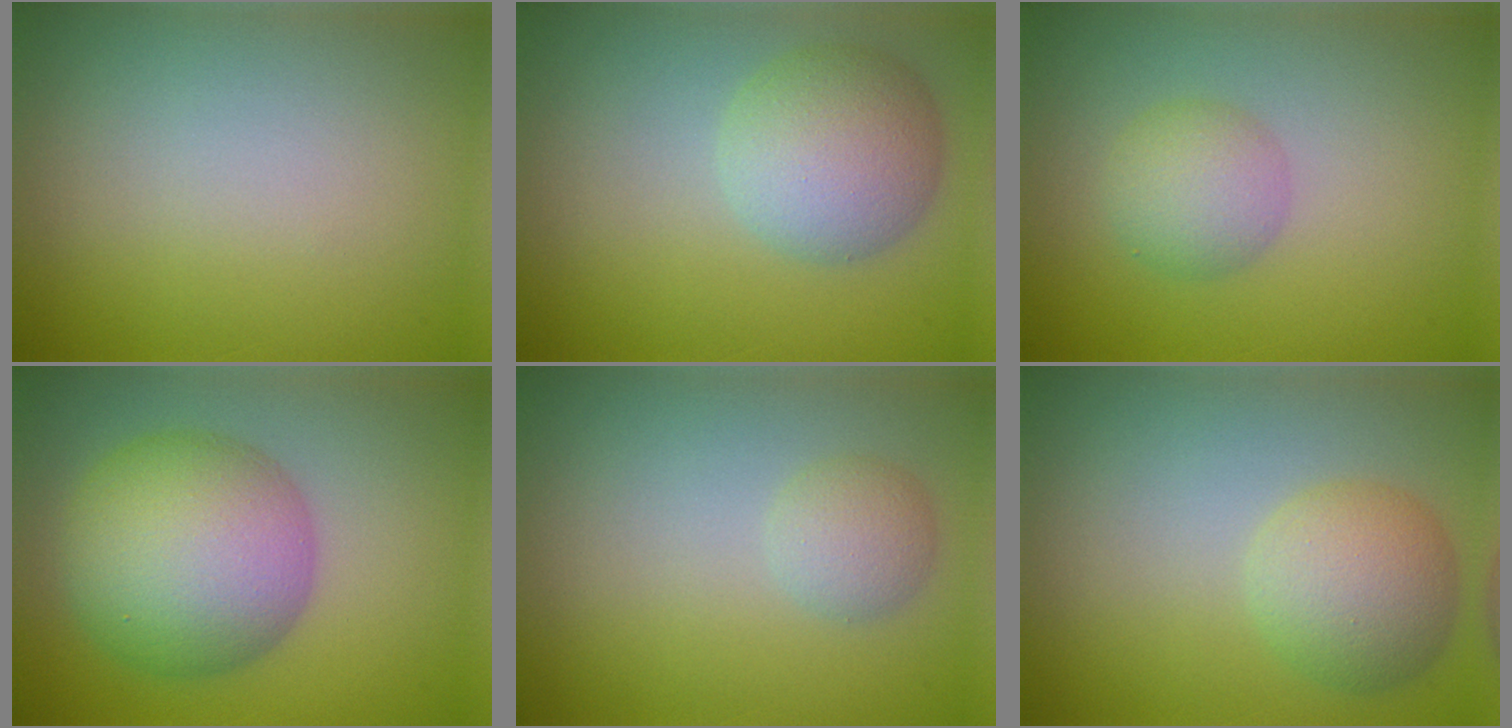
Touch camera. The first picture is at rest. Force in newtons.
{"total": 5.2, "press": 5.2, "slide": 0.3}
{"total": 2.9, "press": 2.9, "slide": 0.0}
{"total": 9.4, "press": 9.4, "slide": 0.1}
{"total": 1.8, "press": 1.8, "slide": 0.1}
{"total": 4.2, "press": 4.2, "slide": 0.1}